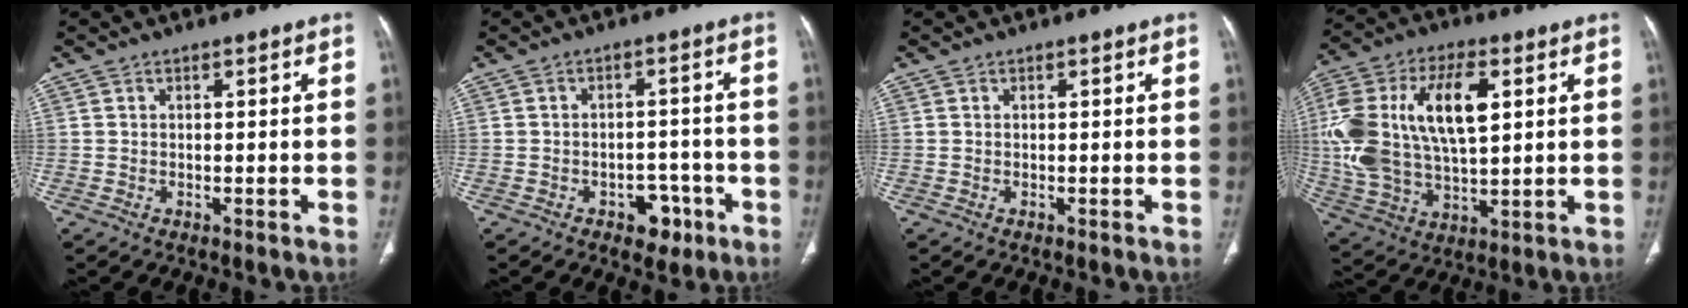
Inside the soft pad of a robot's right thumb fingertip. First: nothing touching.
{"total": 5.4, "force": [-2.8, 3.7, 2.8], "torque": [-0.011, 0.026, -0.034]}
{"total": 0.0}
{"total": 22.5, "force": [4.6, 11.5, 18.8], "torque": [-0.384, 0.005, 0.081]}